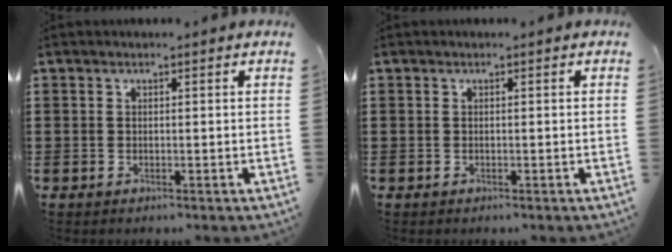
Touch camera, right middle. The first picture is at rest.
{"total": 0.0}